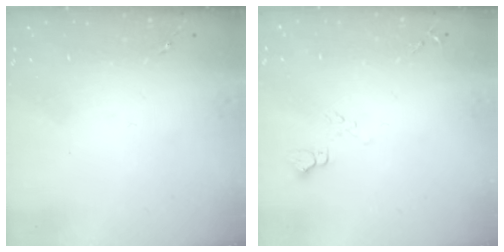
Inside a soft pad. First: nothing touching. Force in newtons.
{"total": 4.6, "press": 4.6, "slide": 0.5}